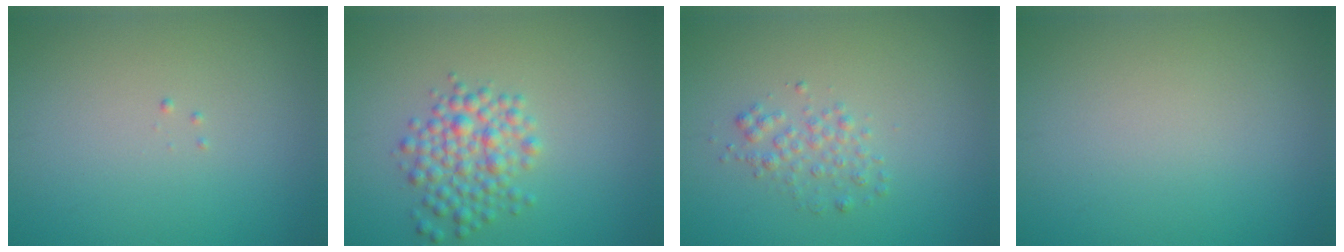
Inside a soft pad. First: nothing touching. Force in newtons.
{"total": 3.6, "press": 3.6, "slide": 0.0}
{"total": 1.7, "press": 1.7, "slide": 0.0}
{"total": 0.0}